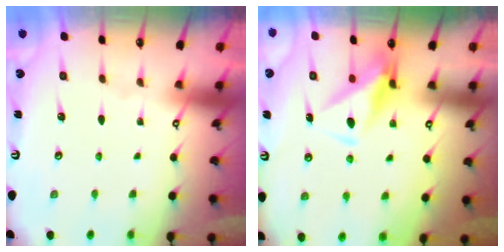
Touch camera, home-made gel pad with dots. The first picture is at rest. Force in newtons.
{"total": 8.1, "press": 8.0, "slide": 1.4}